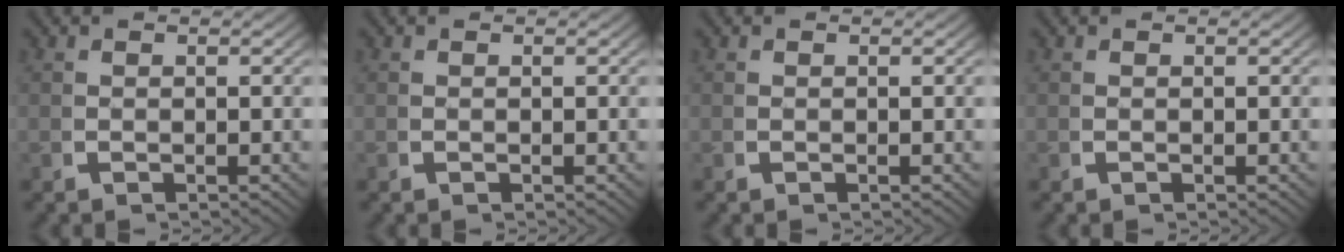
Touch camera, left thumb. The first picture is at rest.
{"total": 0.0}
{"total": 0.0}
{"total": 0.0}